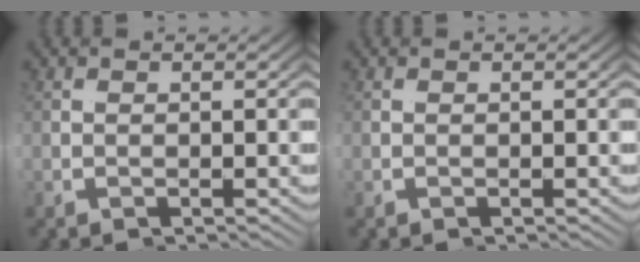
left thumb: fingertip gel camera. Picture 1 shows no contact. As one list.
[{"total": 0.0}]